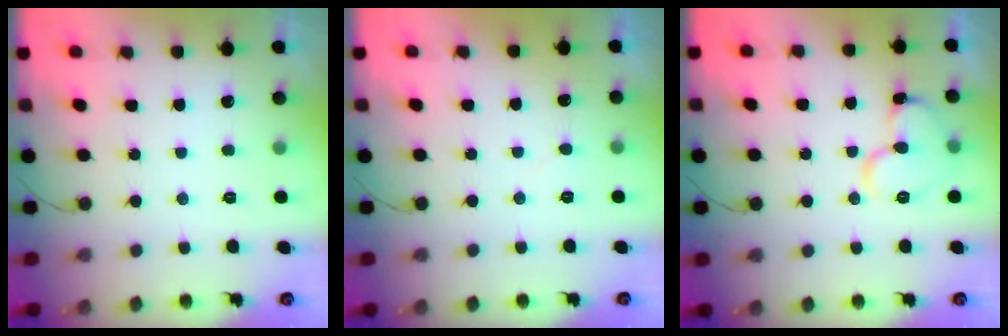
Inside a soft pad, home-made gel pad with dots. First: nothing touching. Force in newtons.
{"total": 3.6, "press": 3.6, "slide": 0.1}
{"total": 12.6, "press": 12.6, "slide": 1.2}